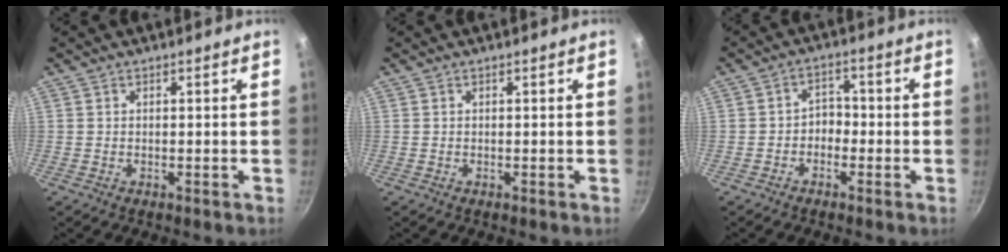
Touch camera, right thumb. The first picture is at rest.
{"total": 0.0}
{"total": 3.3, "force": [-1.5, 2.5, 1.6], "torque": [-0.003, 0.023, -0.029]}